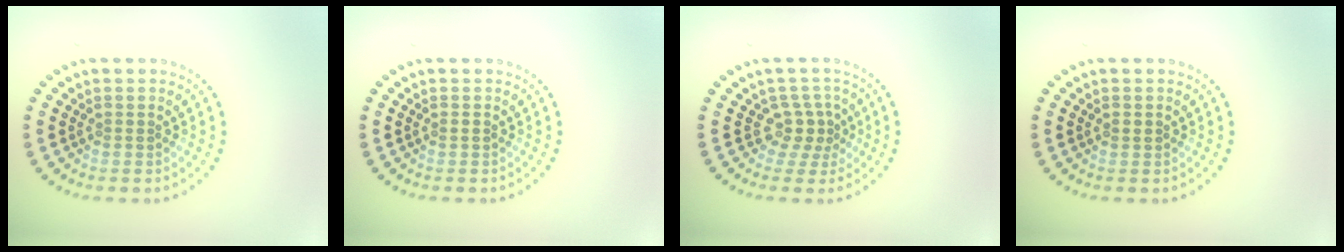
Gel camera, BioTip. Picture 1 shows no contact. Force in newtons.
{"total": 0.7, "press": 0.7, "slide": 0.1}
{"total": 2.4, "press": 1.6, "slide": 1.8}
{"total": 0.7, "press": 0.7, "slide": 0.1}